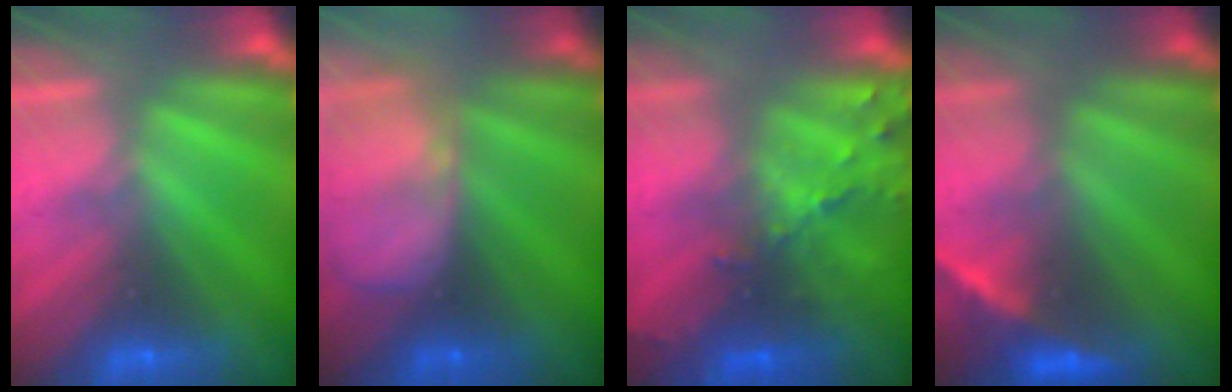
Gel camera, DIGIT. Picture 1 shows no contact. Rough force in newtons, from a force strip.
{"total": 7.1}
{"total": 7.5}
{"total": 2.1}